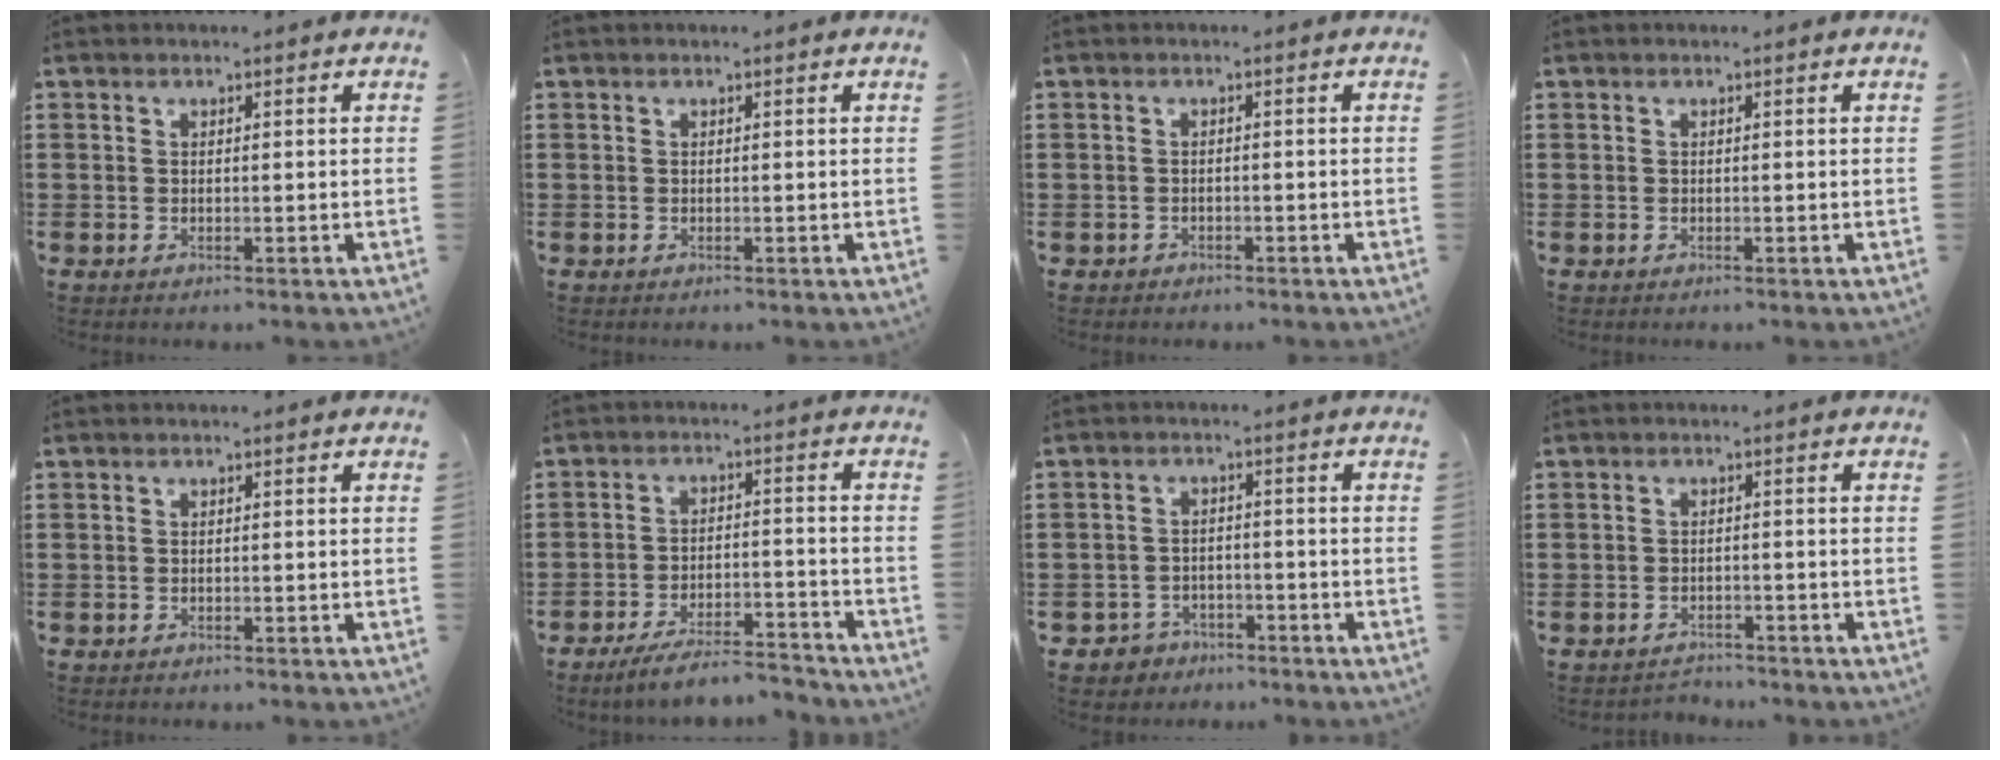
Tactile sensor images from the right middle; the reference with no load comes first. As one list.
[{"total": 0.0}, {"total": 0.9, "force": [-0.8, 0.4, 0.0], "torque": [-0.003, 0.000, -0.018]}, {"total": 0.0}, {"total": 0.0}, {"total": 6.3, "force": [-5.7, 0.5, 2.6], "torque": [-0.051, -0.006, -0.109]}, {"total": 2.9, "force": [-2.7, 1.1, -0.1], "torque": [-0.008, -0.001, -0.058]}, {"total": 2.0, "force": [-1.9, 0.2, -0.1], "torque": [-0.005, -0.001, -0.043]}]